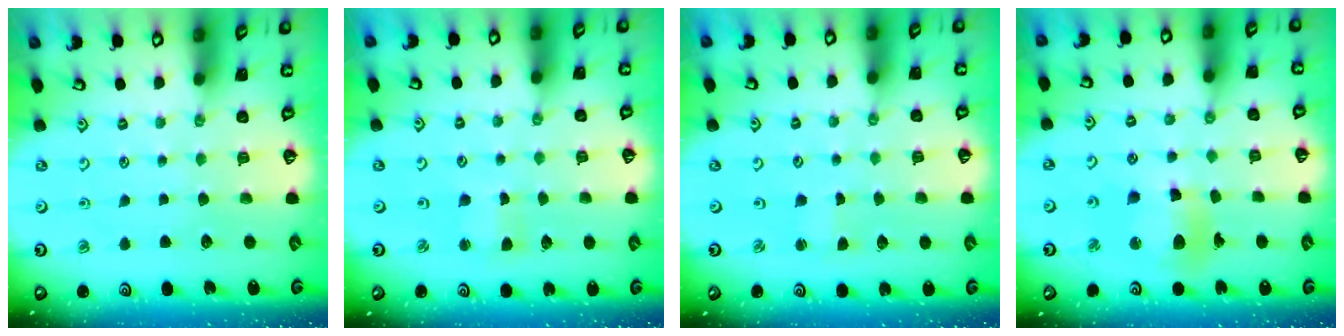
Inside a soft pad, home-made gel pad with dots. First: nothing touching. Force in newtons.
{"total": 3.0, "press": 3.0, "slide": 0.6}
{"total": 1.6, "press": 1.6, "slide": 0.3}
{"total": 11.7, "press": 11.6, "slide": 1.4}